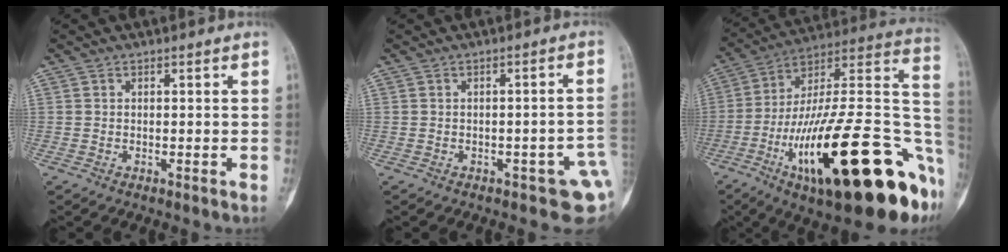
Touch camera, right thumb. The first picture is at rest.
{"total": 7.0, "force": [-2.0, 3.3, 5.8], "torque": [-0.048, 0.023, -0.020]}
{"total": 37.5, "force": [-13.3, 11.1, 33.3], "torque": [-0.424, 0.044, -0.212]}